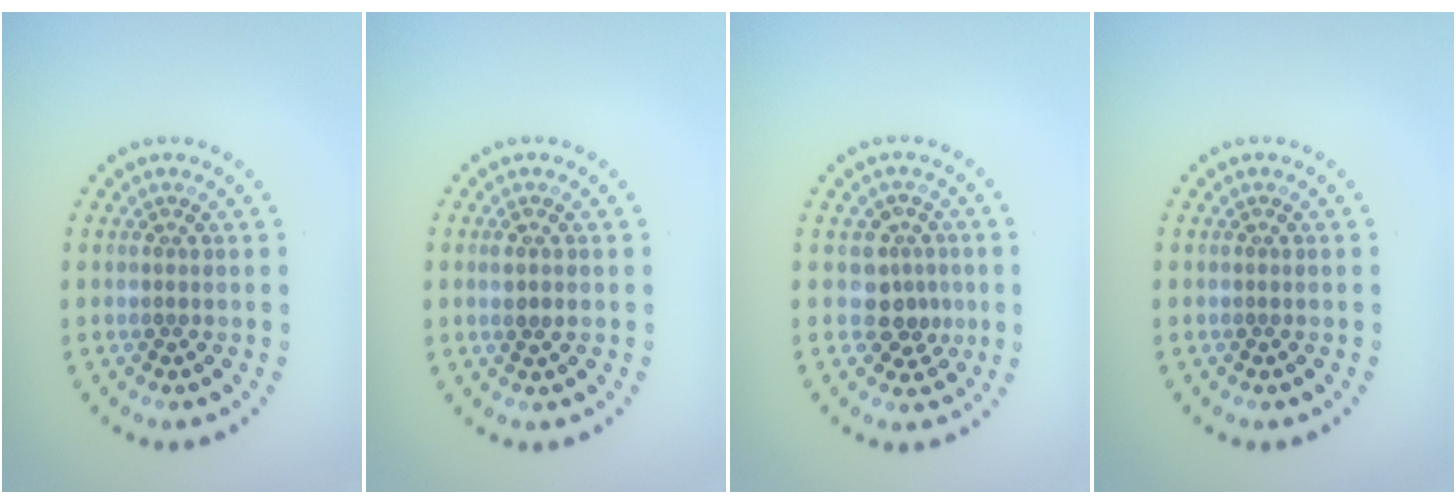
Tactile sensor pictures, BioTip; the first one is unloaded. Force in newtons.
{"total": 0.8, "press": 0.7, "slide": 0.3}
{"total": 3.0, "press": 2.6, "slide": 1.5}
{"total": 0.0}